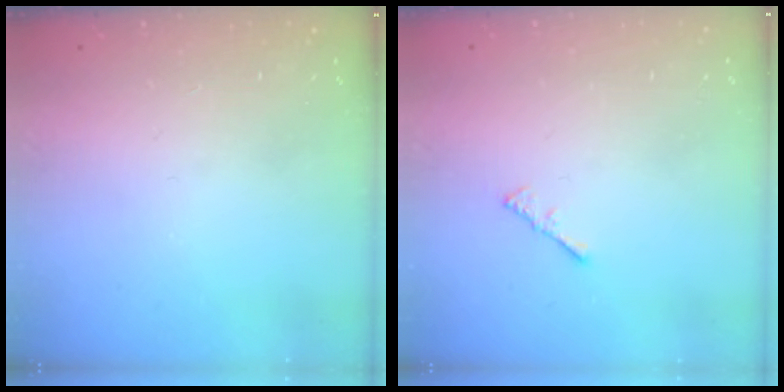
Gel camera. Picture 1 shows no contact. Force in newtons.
{"total": 1.5, "press": 1.4, "slide": 0.4}